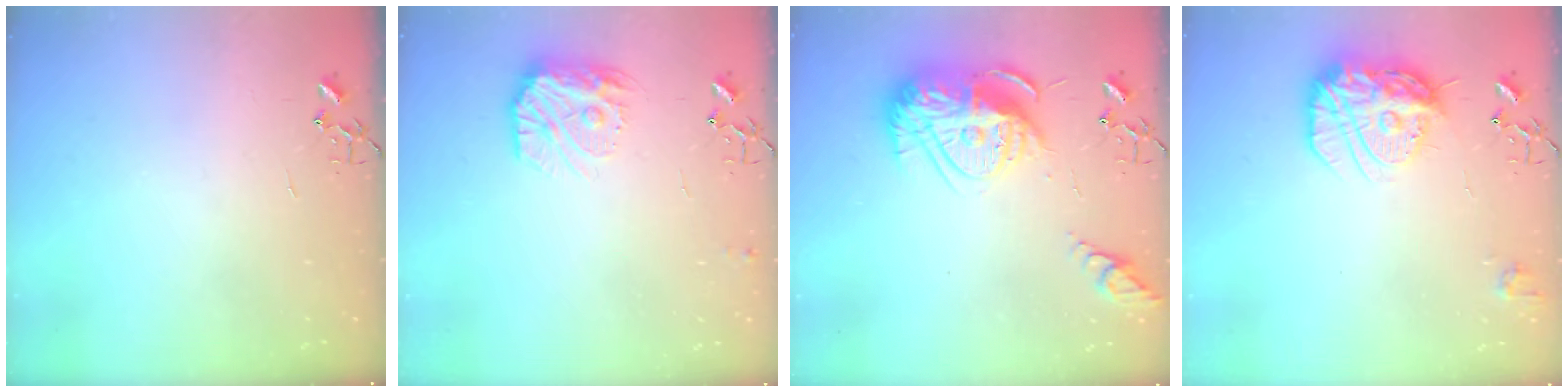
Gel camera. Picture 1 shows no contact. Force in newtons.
{"total": 13.2, "press": 13.2, "slide": 0.9}
{"total": 18.1, "press": 18.1, "slide": 1.6}
{"total": 16.5, "press": 16.4, "slide": 1.4}